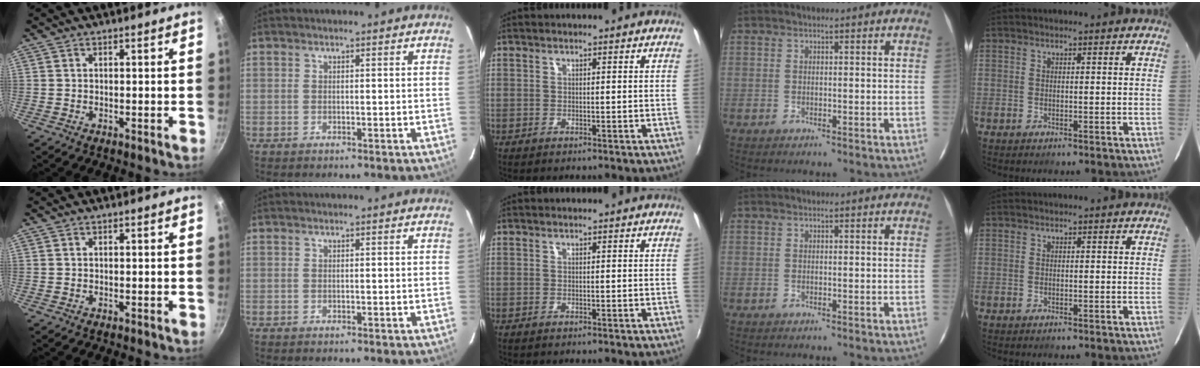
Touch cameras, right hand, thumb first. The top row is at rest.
{}